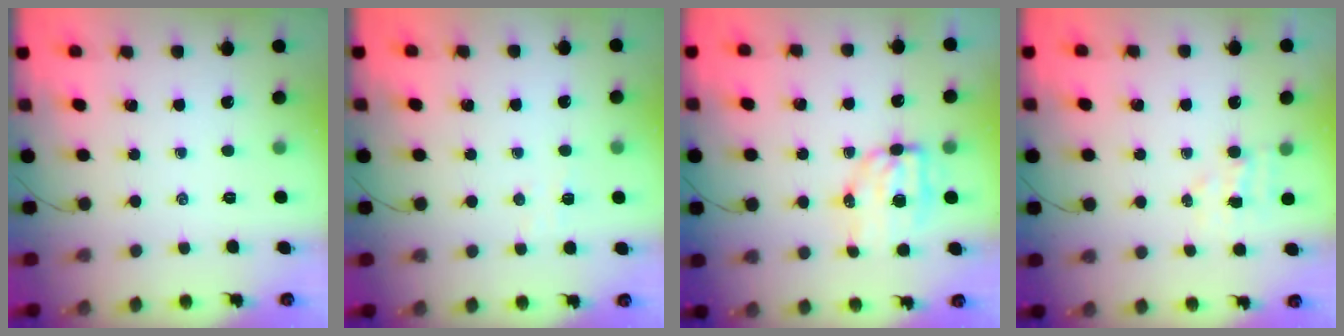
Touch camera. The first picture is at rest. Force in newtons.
{"total": 2.9, "press": 2.8, "slide": 0.7}
{"total": 8.1, "press": 8.0, "slide": 1.6}
{"total": 4.2, "press": 4.1, "slide": 0.9}